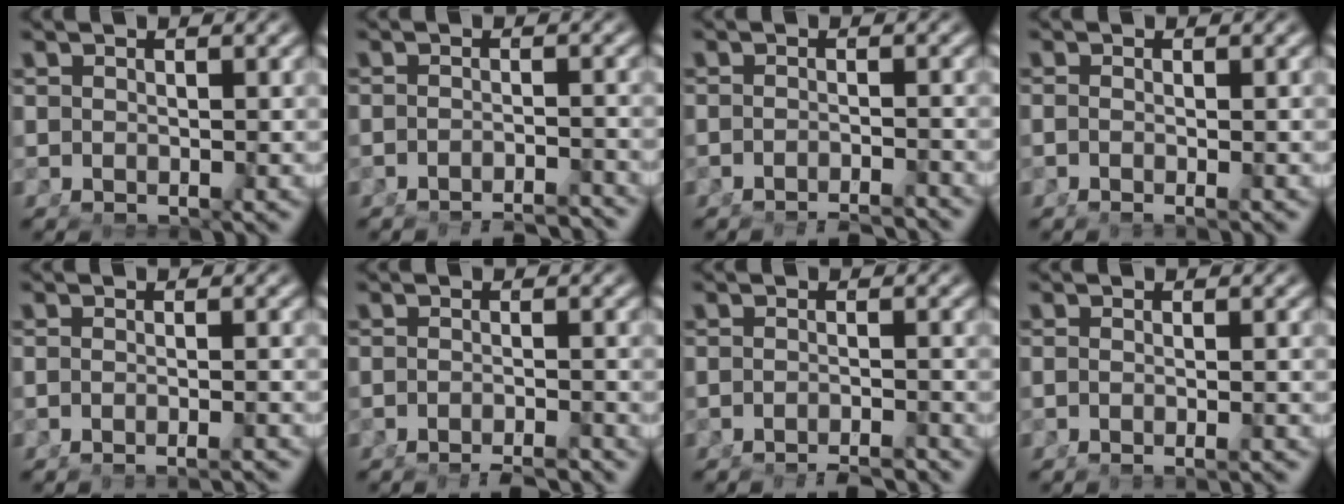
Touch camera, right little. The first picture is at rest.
{"total": 6.1, "force": [-6.0, 0.6, 1.0], "torque": [0.001, -0.012, -0.092]}
{"total": 4.4, "force": [-4.3, 0.3, 0.8], "torque": [0.000, -0.009, -0.068]}
{"total": 1.3, "force": [-0.7, -0.4, 1.0], "torque": [-0.015, -0.002, -0.012]}
{"total": 2.2, "force": [-2.0, -0.2, 0.9], "torque": [-0.013, 0.004, -0.036]}
{"total": 3.7, "force": [-3.5, 0.4, 1.0], "torque": [-0.005, -0.005, -0.057]}
{"total": 4.0, "force": [-3.9, 0.4, 0.9], "torque": [-0.002, -0.007, -0.062]}
{"total": 1.9, "force": [-1.6, -0.3, 1.0], "torque": [-0.014, 0.004, -0.029]}